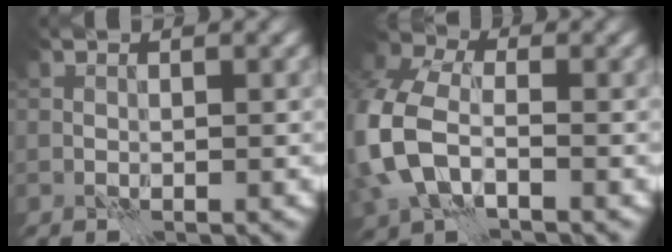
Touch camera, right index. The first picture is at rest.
{"total": 8.3, "force": [-1.9, 5.6, 5.7], "torque": [-0.172, -0.010, -0.043]}